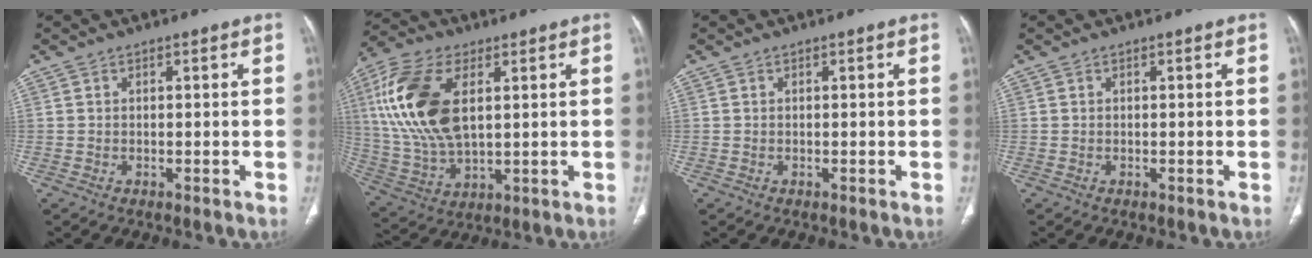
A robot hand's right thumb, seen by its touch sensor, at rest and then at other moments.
{"total": 18.5, "force": [4.5, 9.8, 15.1], "torque": [-0.317, -0.003, 0.088]}
{"total": 0.0}
{"total": 0.0}